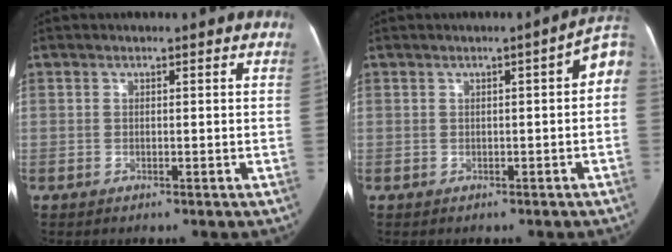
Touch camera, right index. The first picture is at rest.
{"total": 4.3, "force": [0.5, 0.8, 4.2], "torque": [-0.044, 0.016, -0.001]}